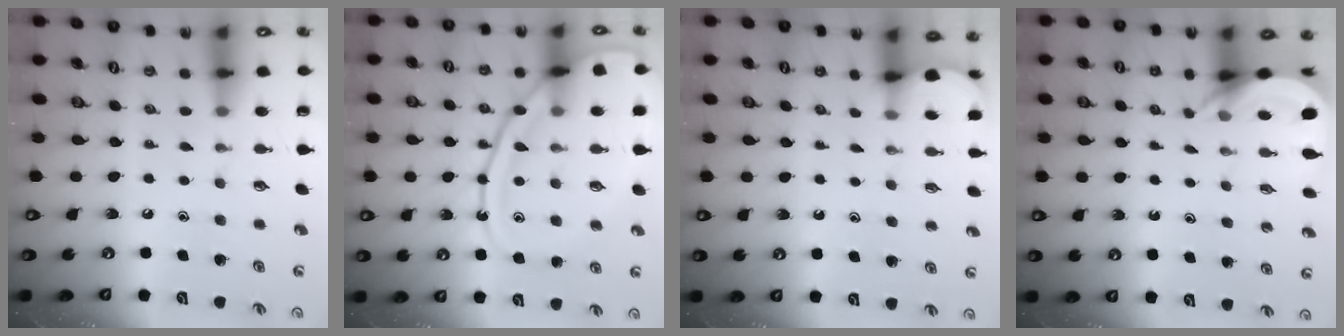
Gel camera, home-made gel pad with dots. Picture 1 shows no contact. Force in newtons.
{"total": 15.5, "press": 15.4, "slide": 1.4}
{"total": 1.9, "press": 1.9, "slide": 0.2}
{"total": 4.6, "press": 4.6, "slide": 0.3}